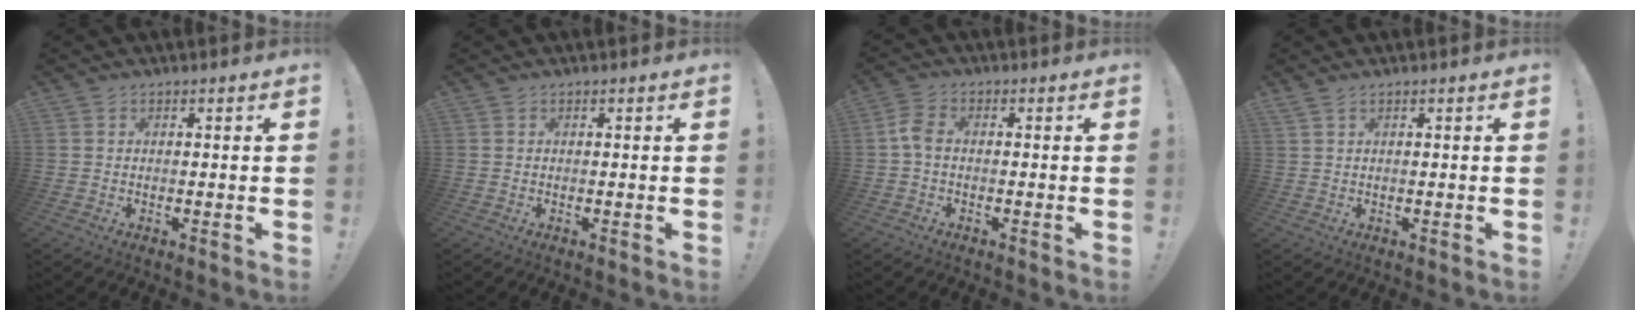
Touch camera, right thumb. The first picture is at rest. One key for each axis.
{"total": 0.0}
{"total": 4.6, "fx": -0.4, "fy": 2.6, "fz": 3.7, "tx": -0.077, "ty": 0.013, "tz": -0.005}
{"total": 1.5, "fx": 0.9, "fy": 0.2, "fz": 1.1, "tx": -0.030, "ty": 0.003, "tz": 0.019}